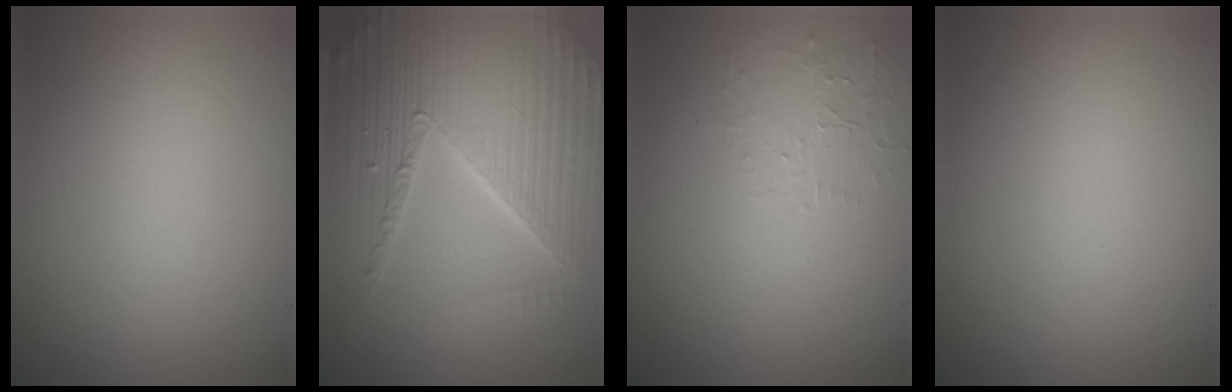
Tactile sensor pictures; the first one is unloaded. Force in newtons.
{"total": 7.0, "press": 6.8, "slide": 1.7}
{"total": 1.5, "press": 0.1, "slide": 1.5}
{"total": 0.0}